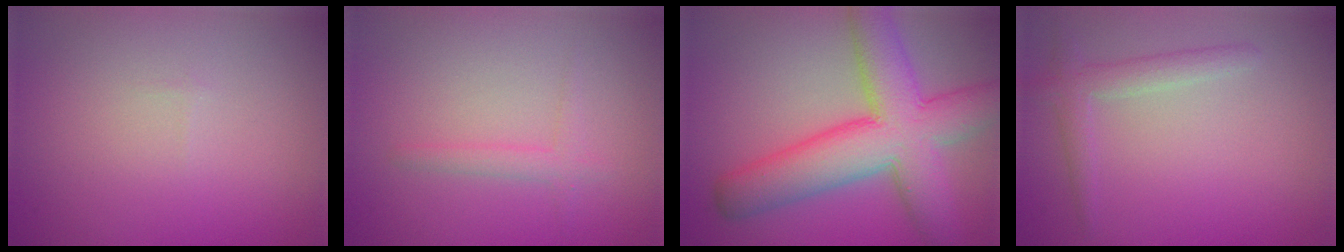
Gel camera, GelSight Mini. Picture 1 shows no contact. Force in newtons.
{"total": 1.4, "press": 1.4, "slide": 0.1}
{"total": 9.9, "press": 9.9, "slide": 0.4}
{"total": 2.2, "press": 2.2, "slide": 0.1}